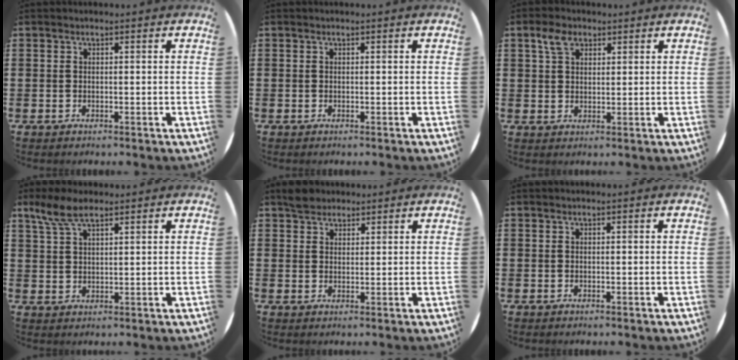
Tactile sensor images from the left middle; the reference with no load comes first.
{"total": 0.0}
{"total": 3.5, "force": [2.2, 2.1, 1.7], "torque": [-0.031, 0.004, 0.040]}
{"total": 5.2, "force": [3.7, 1.8, 3.2], "torque": [-0.071, 0.004, 0.066]}
{"total": 2.6, "force": [2.3, 1.1, 0.2], "torque": [-0.001, 0.005, 0.044]}
{"total": 0.0}